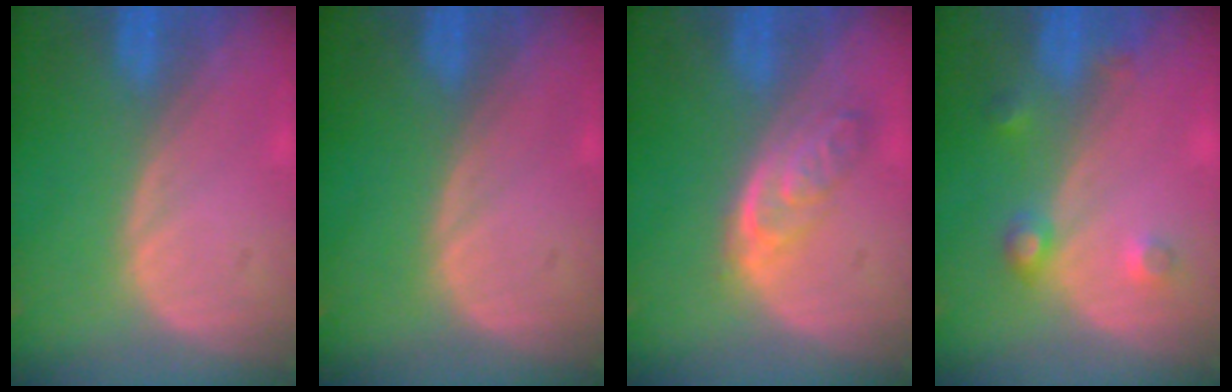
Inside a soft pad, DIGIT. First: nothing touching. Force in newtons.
{"total": 0.0}
{"total": 4.6, "press": 4.4, "slide": 1.1}
{"total": 3.6, "press": 3.4, "slide": 1.3}